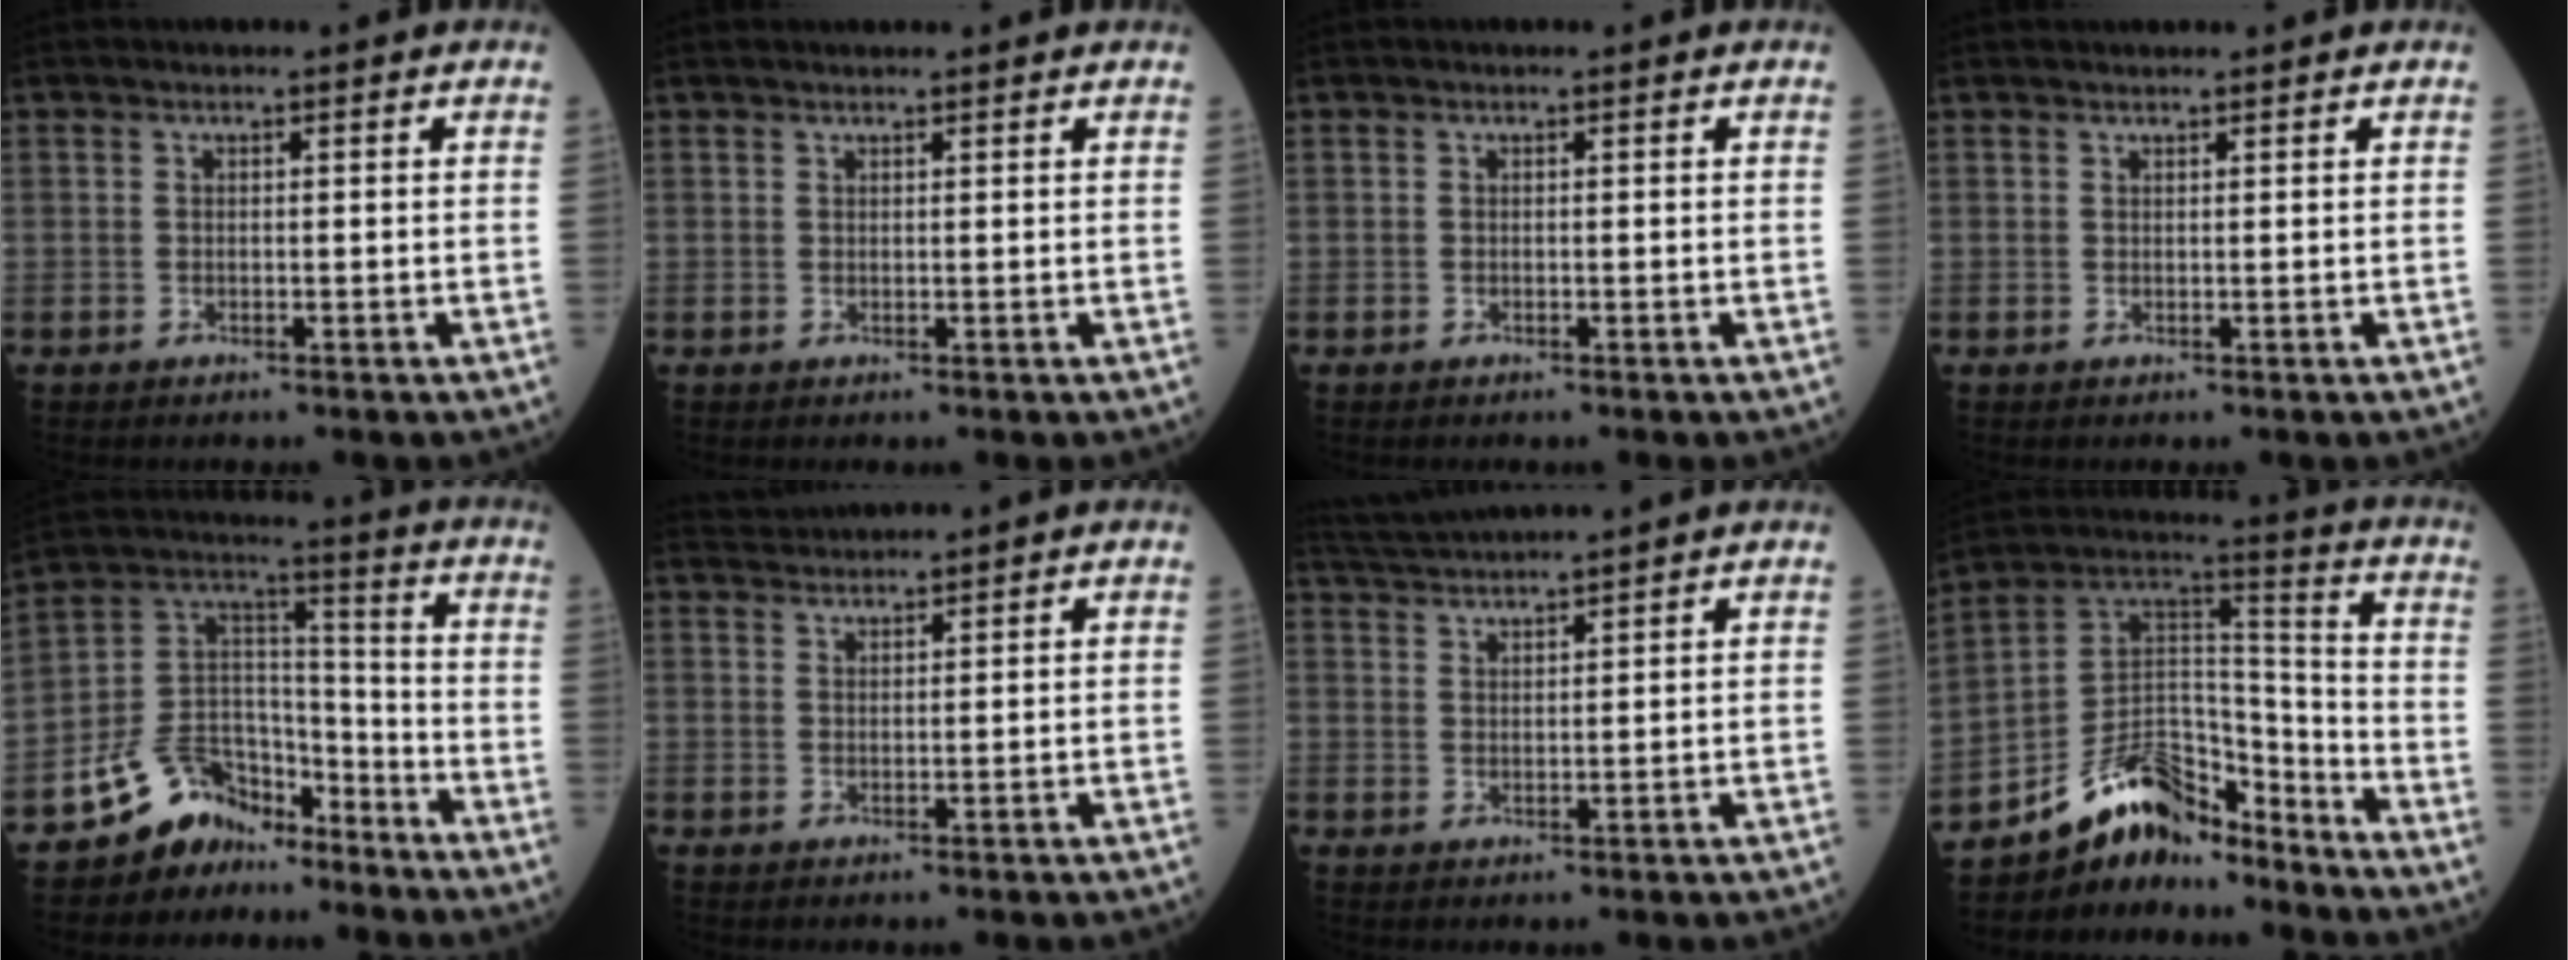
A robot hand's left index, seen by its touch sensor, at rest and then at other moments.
{"total": 2.5, "force": [2.4, 0.1, 0.7], "torque": [-0.007, 0.020, 0.030]}
{"total": 0.0}
{"total": 1.5, "force": [1.4, 0.3, 0.2], "torque": [-0.005, 0.023, 0.021]}
{"total": 10.5, "force": [-8.1, 6.3, 2.4], "torque": [-0.047, 0.056, -0.153]}
{"total": 2.6, "force": [2.4, -0.7, -0.4], "torque": [-0.002, 0.015, 0.057]}
{"total": 6.4, "force": [6.1, -1.6, 1.6], "torque": [-0.032, 0.023, 0.109]}
{"total": 12.0, "force": [-10.5, 4.5, 3.9], "torque": [-0.069, 0.047, -0.194]}